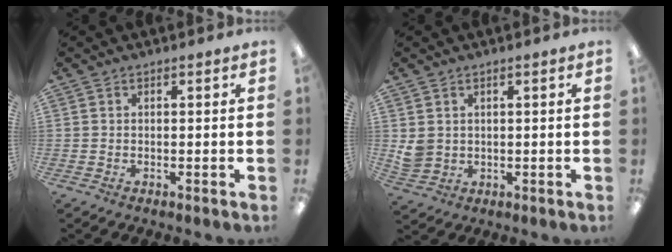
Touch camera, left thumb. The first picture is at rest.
{"total": 3.7, "force": [1.6, 3.1, 1.1], "torque": [-0.019, -0.002, 0.033]}